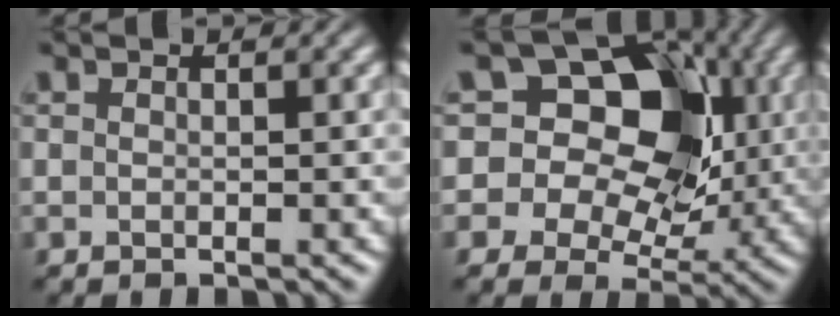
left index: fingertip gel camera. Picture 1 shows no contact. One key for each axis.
{"total": 15.2, "fx": 3.5, "fy": 12.0, "fz": 8.7, "tx": -0.132, "ty": 0.054, "tz": 0.041}